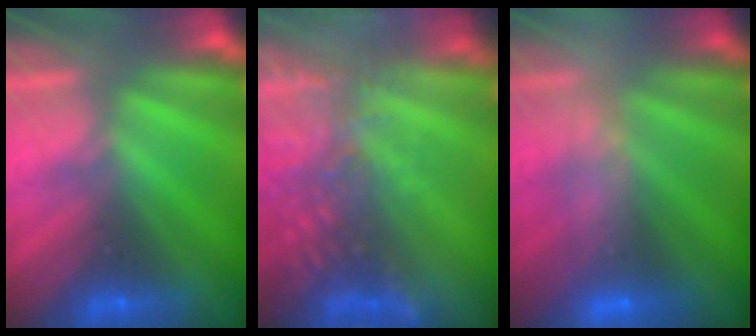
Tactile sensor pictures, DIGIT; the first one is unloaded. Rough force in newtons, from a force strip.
{"total": 7.7}
{"total": 2.4}